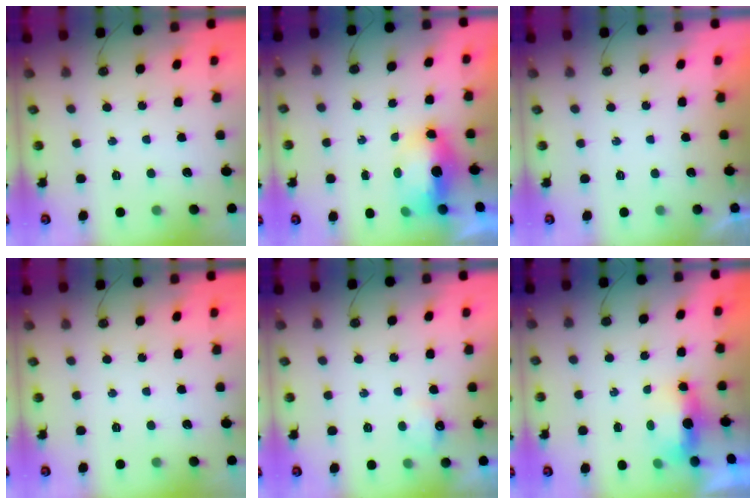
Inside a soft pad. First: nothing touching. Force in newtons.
{"total": 8.0, "press": 7.9, "slide": 1.3}
{"total": 0.0}
{"total": 0.0}
{"total": 5.5, "press": 5.4, "slide": 0.8}
{"total": 14.1, "press": 6.9, "slide": 12.3}